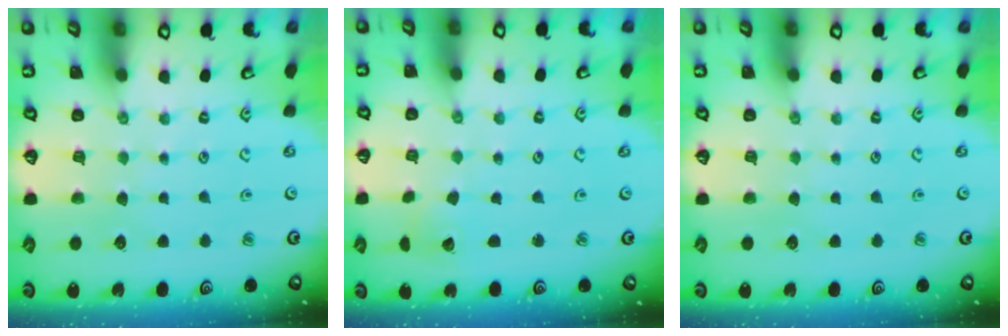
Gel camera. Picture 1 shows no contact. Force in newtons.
{"total": 2.0, "press": 2.0, "slide": 0.3}
{"total": 0.0}